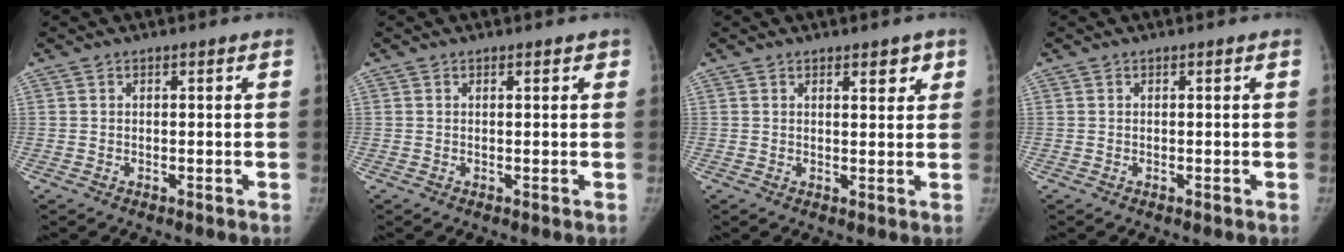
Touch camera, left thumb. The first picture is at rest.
{"total": 0.9, "force": [0.5, 0.5, 0.5], "torque": [-0.004, -0.001, 0.005]}
{"total": 3.1, "force": [1.8, 1.5, 2.1], "torque": [-0.008, -0.009, 0.024]}
{"total": 0.0}